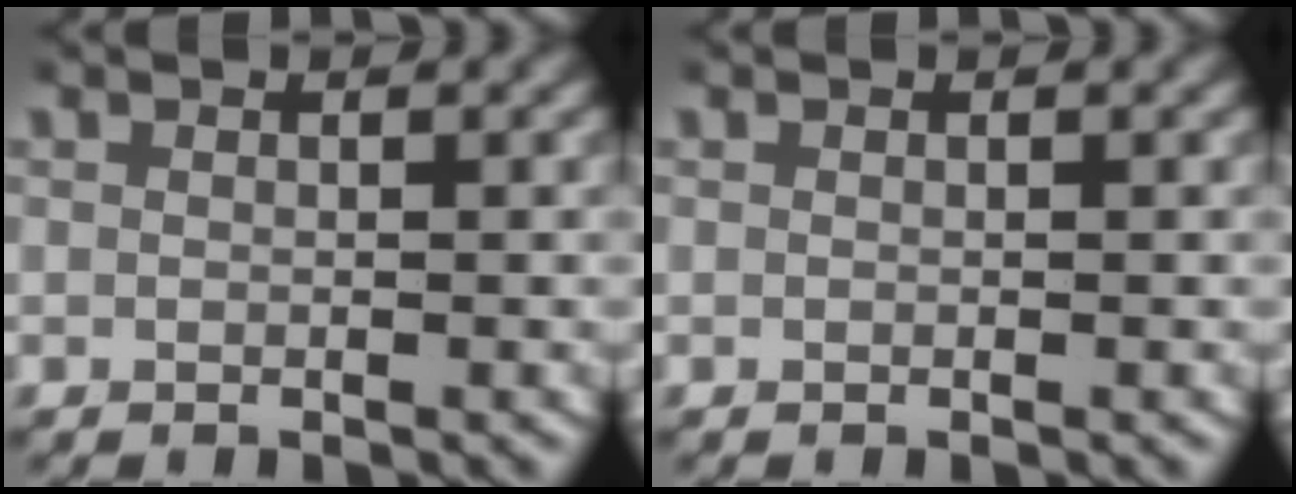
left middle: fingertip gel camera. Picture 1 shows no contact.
{"total": 0.0}